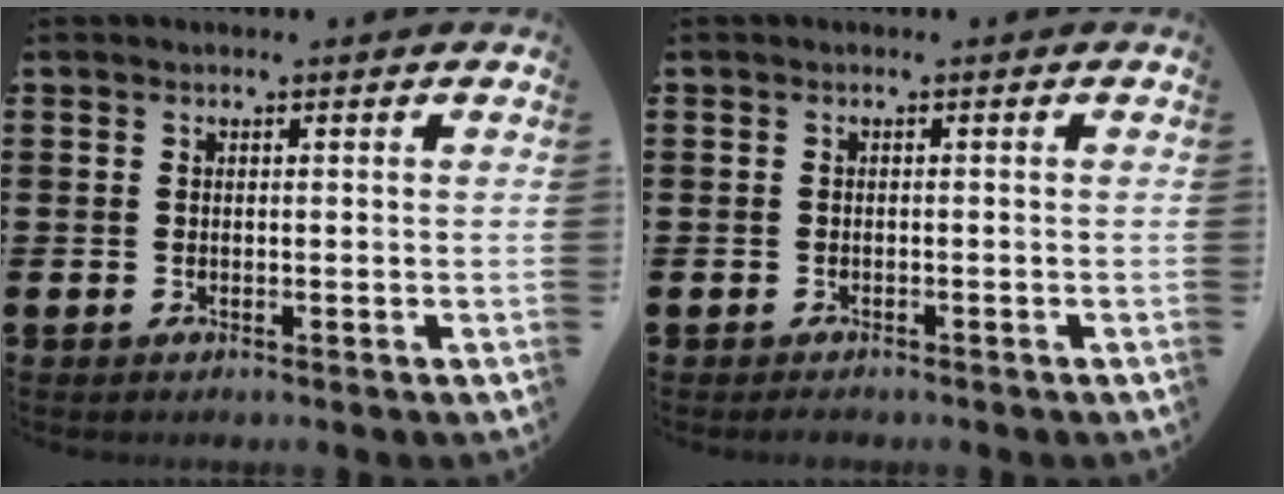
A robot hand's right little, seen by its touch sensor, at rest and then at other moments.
{"total": 0.5, "force": [-0.5, 0.2, 0.1], "torque": [-0.004, -0.001, -0.011]}